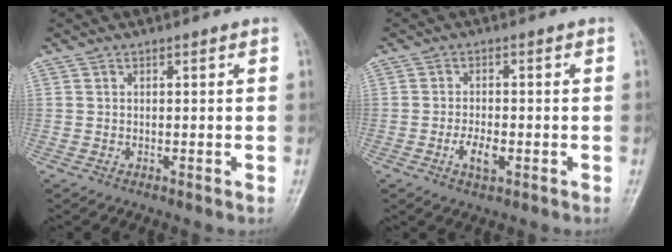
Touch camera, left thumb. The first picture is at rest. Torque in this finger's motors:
{"motor_torque": [0.03, 0.03, -0.01, -0.03, 0.00]}